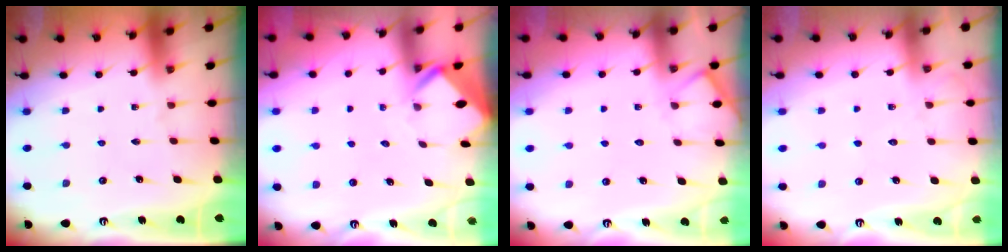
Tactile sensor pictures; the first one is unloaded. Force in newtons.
{"total": 2.9, "press": 2.9, "slide": 0.2}
{"total": 3.9, "press": 3.8, "slide": 0.5}
{"total": 6.0, "press": 6.0, "slide": 0.8}